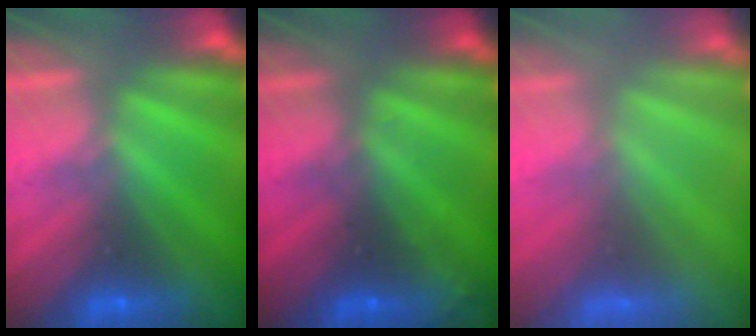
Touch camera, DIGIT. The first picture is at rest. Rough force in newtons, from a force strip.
{"total": 2.7}
{"total": 7.5}